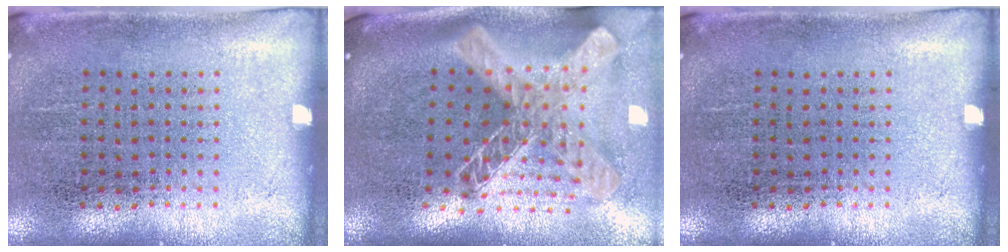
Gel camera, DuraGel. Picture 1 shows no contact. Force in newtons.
{"total": 2.5, "press": 1.8, "slide": 1.8}
{"total": 0.0}